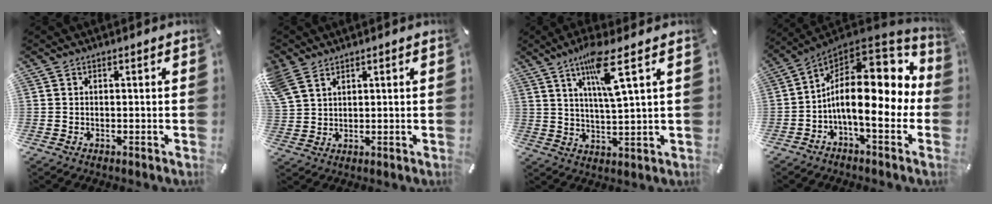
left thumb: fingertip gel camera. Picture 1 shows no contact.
{"total": 6.0, "force": [4.1, 3.7, 2.5], "torque": [-0.074, -0.010, 0.077]}
{"total": 10.4, "force": [5.5, 0.9, 8.7], "torque": [-0.165, -0.008, 0.089]}
{"total": 19.0, "force": [0.0, 9.2, 16.6], "torque": [-0.279, -0.023, 0.003]}